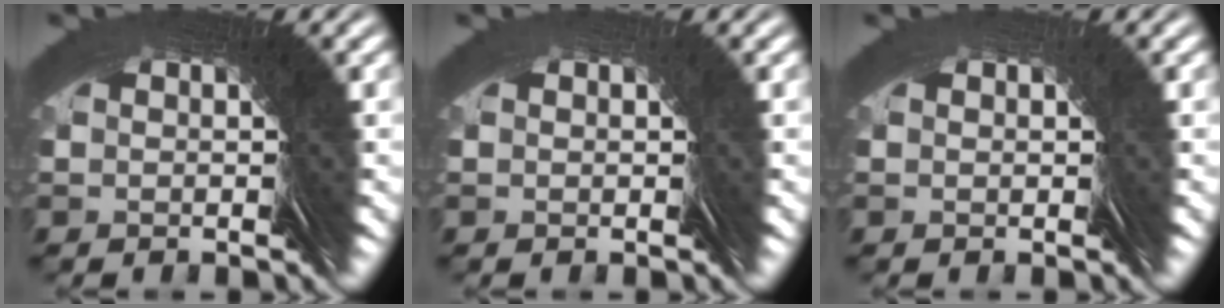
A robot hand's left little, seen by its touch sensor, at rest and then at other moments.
{"total": 0.7, "force": [0.3, 0.1, -0.6], "torque": [0.009, 0.003, 0.004]}
{"total": 0.9, "force": [0.5, -0.1, -0.8], "torque": [0.014, 0.006, 0.005]}